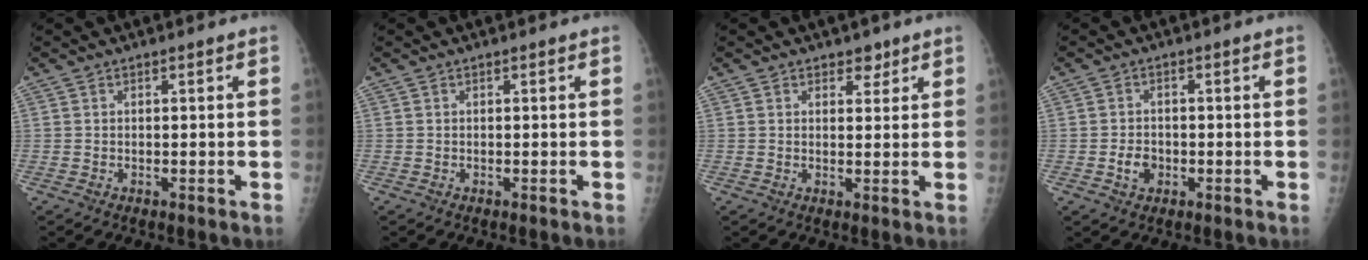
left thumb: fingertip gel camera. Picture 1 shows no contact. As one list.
[{"total": 0.0}, {"total": 2.6, "force": [1.7, 1.6, 0.9], "torque": [0.006, -0.010, 0.023]}, {"total": 3.2, "force": [-1.0, 2.6, 1.7], "torque": [-0.020, 0.005, -0.016]}]